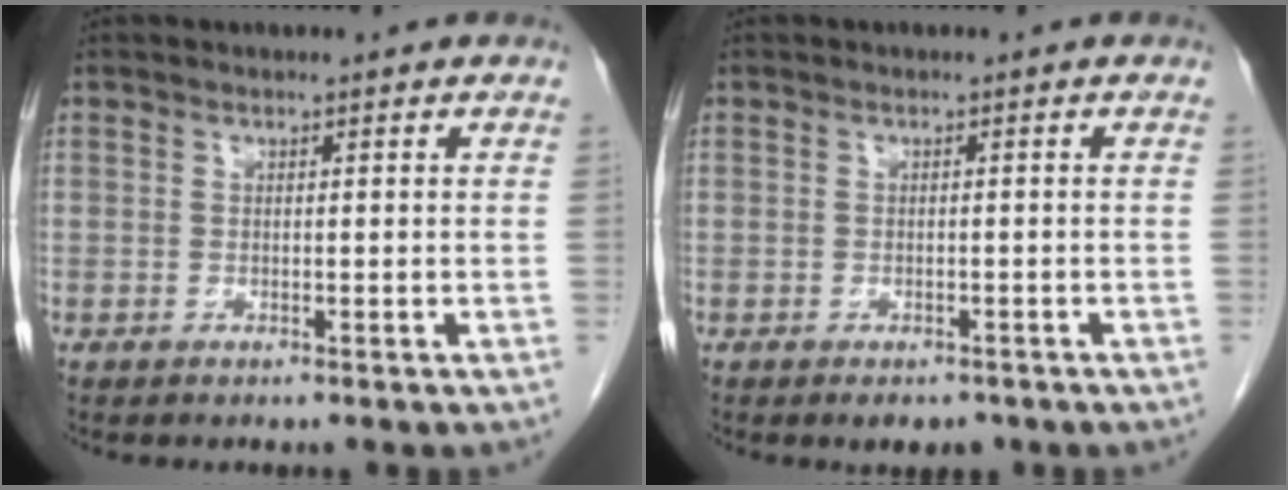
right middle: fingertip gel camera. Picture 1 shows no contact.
{"total": 2.9, "force": [-2.2, 1.5, 1.2], "torque": [-0.009, 0.000, -0.023]}